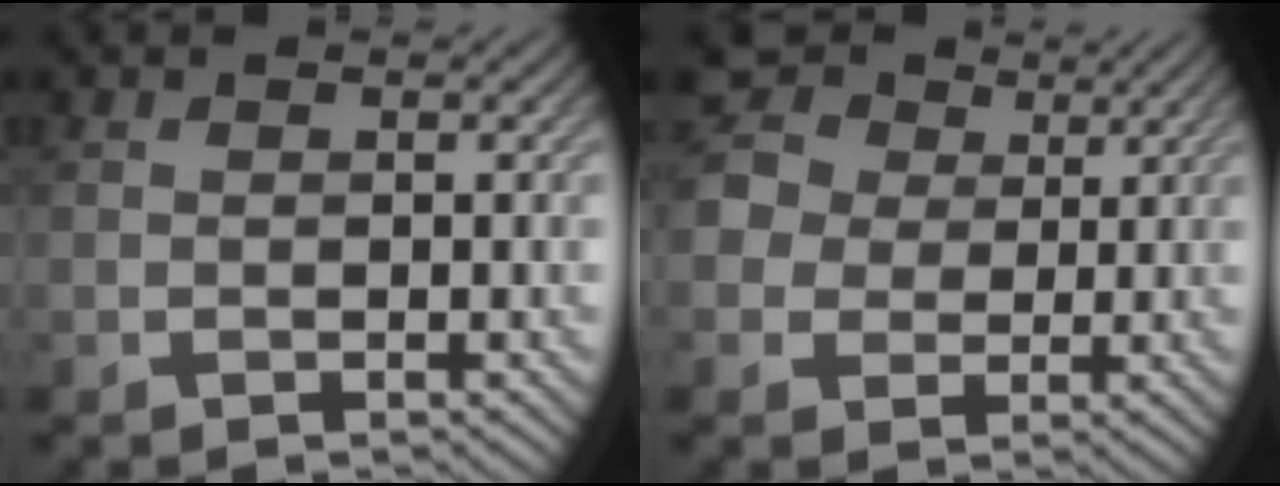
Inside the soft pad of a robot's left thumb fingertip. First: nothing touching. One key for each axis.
{"total": 9.7, "fx": 4.0, "fy": 8.0, "fz": 3.7, "tx": -0.137, "ty": 0.035, "tz": 0.070}